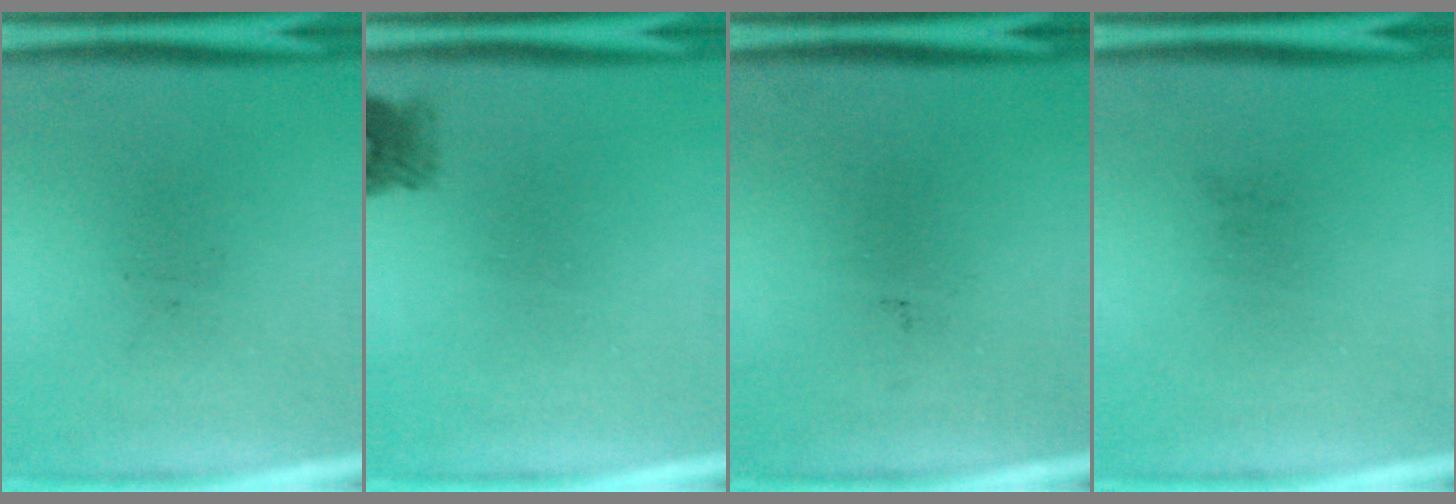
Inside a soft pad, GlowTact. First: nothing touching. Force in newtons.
{"total": 2.1}
{"total": 0.0}
{"total": 0.0}